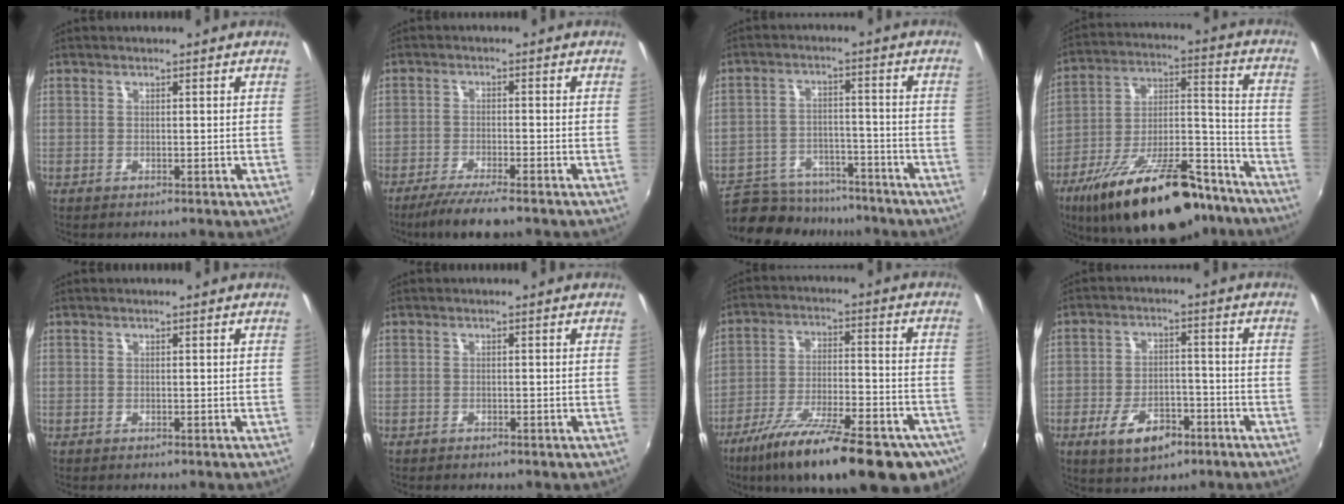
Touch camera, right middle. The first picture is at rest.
{"total": 7.3, "force": [-5.9, 0.7, 4.2], "torque": [-0.095, -0.018, -0.102]}
{"total": 17.8, "force": [-15.0, 7.3, 6.5], "torque": [-0.154, 0.001, -0.209]}
{"total": 26.7, "force": [-18.7, 9.8, 16.3], "torque": [-0.269, 0.000, -0.277]}
{"total": 0.0}
{"total": 1.0, "force": [-0.8, 0.5, 0.4], "torque": [-0.010, -0.002, -0.011]}
{"total": 26.8, "force": [-18.6, 7.3, 17.8], "torque": [-0.298, -0.057, -0.266]}
{"total": 8.1, "force": [-4.4, 4.6, 5.0], "torque": [-0.107, 0.003, -0.062]}